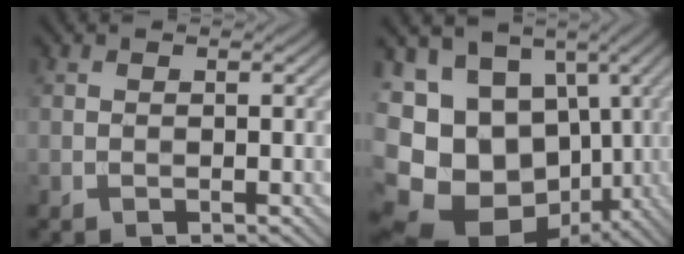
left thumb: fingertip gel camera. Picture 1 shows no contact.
{"total": 16.4, "force": [-2.4, 13.5, 9.1], "torque": [-0.210, -0.034, -0.033]}